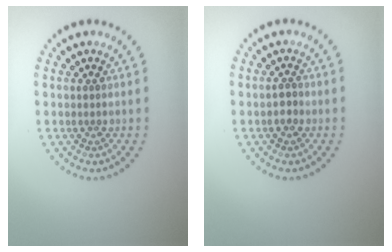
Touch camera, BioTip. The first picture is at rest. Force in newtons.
{"total": 1.0, "press": 1.0, "slide": 0.4}